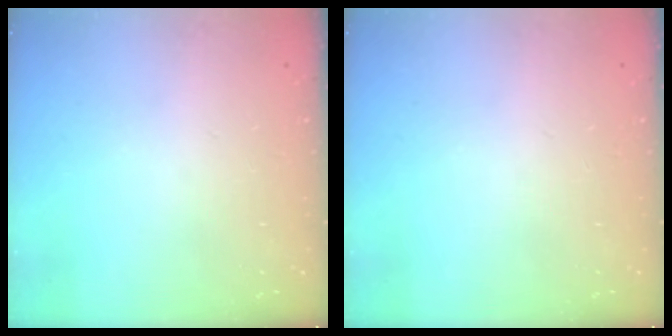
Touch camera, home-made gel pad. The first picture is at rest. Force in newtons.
{"total": 0.0}